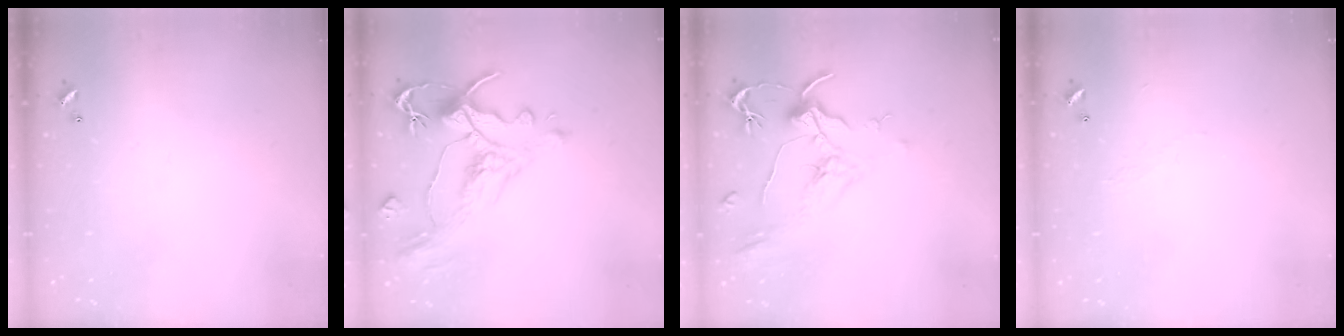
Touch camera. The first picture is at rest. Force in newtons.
{"total": 1.6, "press": 0.8, "slide": 1.4}
{"total": 2.1, "press": 2.0, "slide": 0.8}
{"total": 2.9, "press": 2.9, "slide": 0.5}